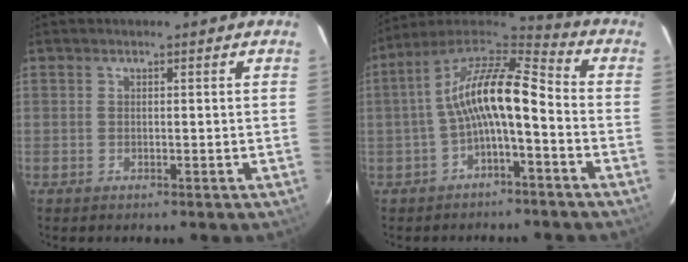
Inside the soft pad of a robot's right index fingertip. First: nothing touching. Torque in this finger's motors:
{"motor_torque": [1.28, -0.86, 0.87, 0.21]}